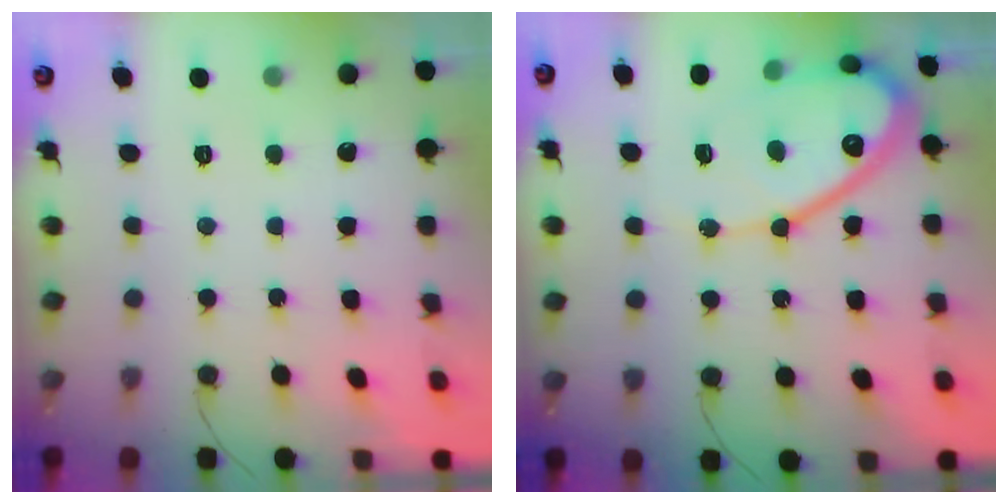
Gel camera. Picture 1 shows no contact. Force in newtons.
{"total": 16.1, "press": 16.1, "slide": 1.5}